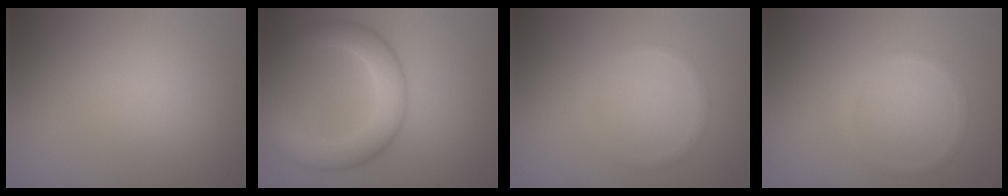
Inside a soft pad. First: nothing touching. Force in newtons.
{"total": 5.2, "press": 5.2, "slide": 0.1}
{"total": 0.9, "press": 0.9, "slide": 0.1}
{"total": 1.0, "press": 0.9, "slide": 0.0}